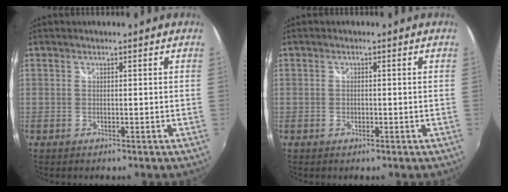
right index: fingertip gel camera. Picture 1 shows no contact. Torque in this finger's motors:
{"motor_torque": [-0.03, 0.03, -0.01, 0.00]}